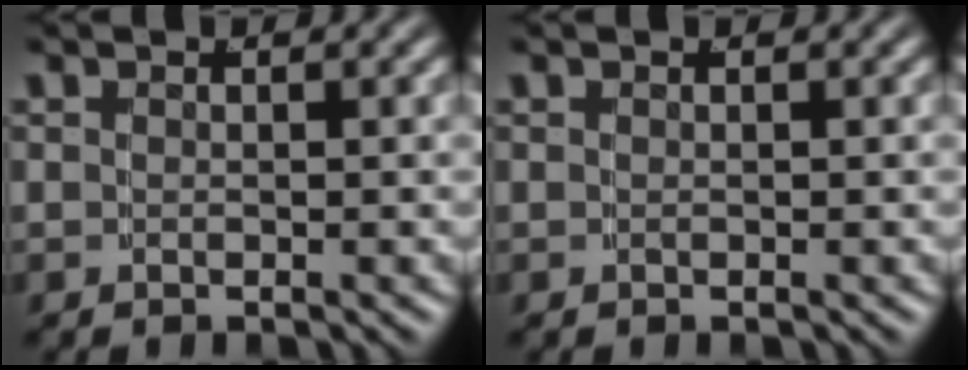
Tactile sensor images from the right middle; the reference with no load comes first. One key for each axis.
{"total": 0.0}